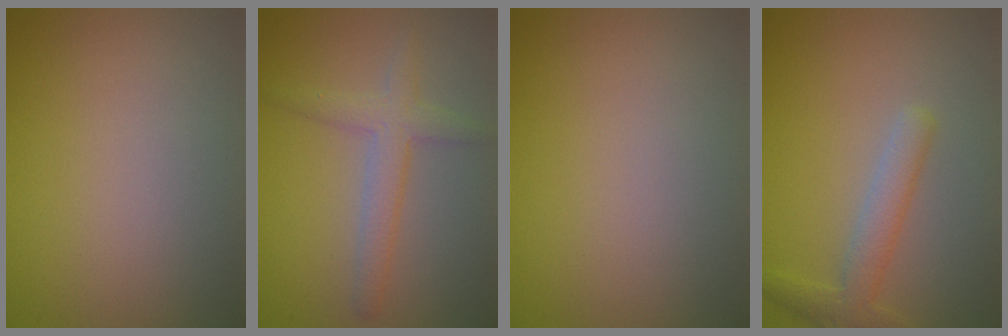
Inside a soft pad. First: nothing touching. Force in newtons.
{"total": 2.8, "press": 2.8, "slide": 0.2}
{"total": 0.0}
{"total": 2.9, "press": 2.9, "slide": 0.1}